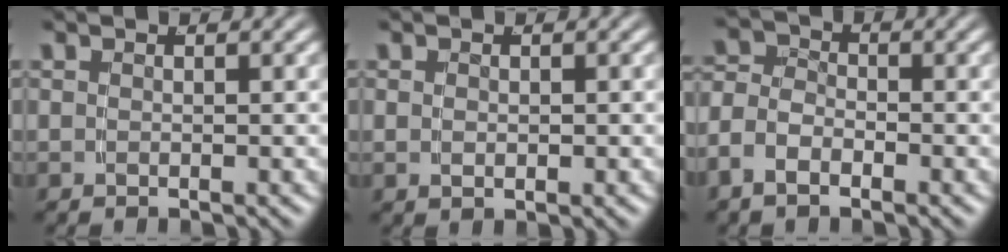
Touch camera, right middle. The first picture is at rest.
{"total": 0.7, "force": [-0.1, 0.1, 0.7], "torque": [-0.014, -0.010, 0.009]}
{"total": 4.0, "force": [-1.4, 3.0, 2.1], "torque": [-0.051, -0.015, -0.026]}